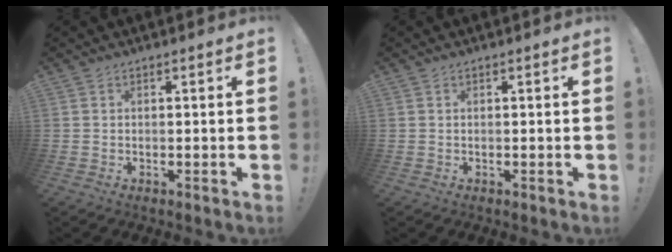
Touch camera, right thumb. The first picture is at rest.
{"total": 0.0}